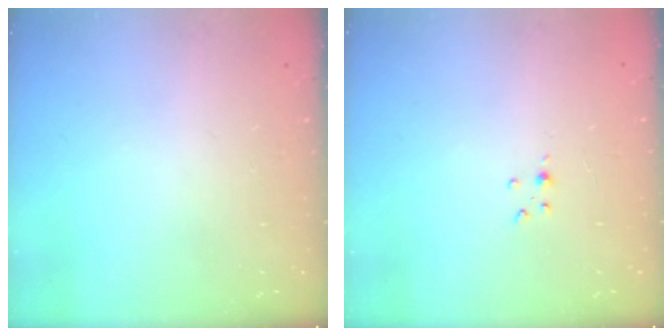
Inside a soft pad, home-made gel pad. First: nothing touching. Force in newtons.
{"total": 2.8, "press": 2.8, "slide": 0.4}